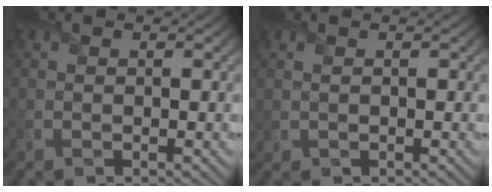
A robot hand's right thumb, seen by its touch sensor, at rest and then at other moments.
{"total": 0.6, "force": [0.2, 0.5, 0.3], "torque": [-0.011, -0.001, 0.008]}